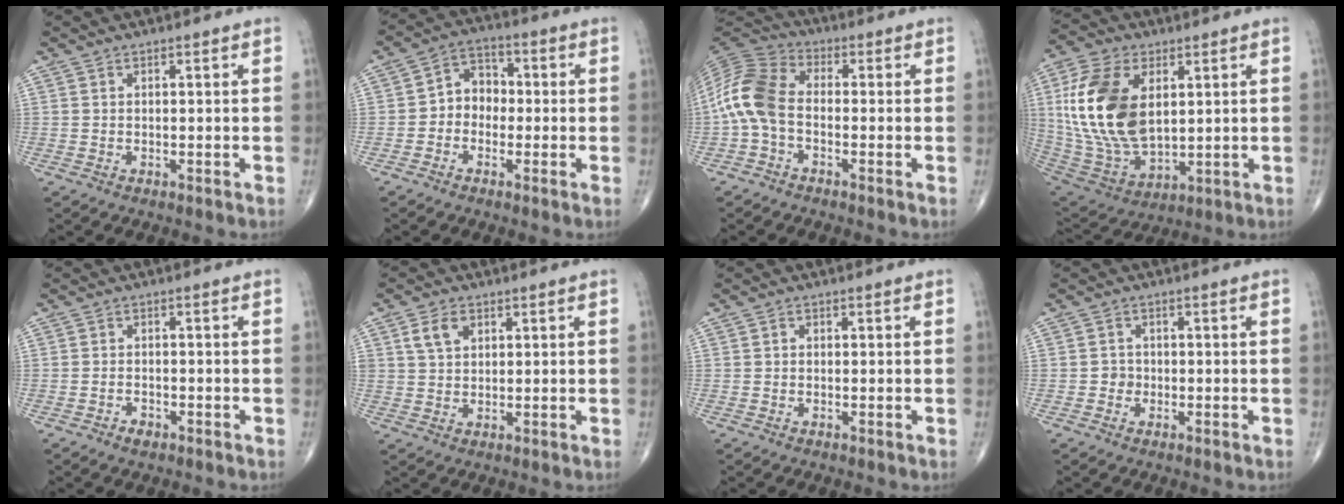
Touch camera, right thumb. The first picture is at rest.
{"total": 6.5, "force": [-0.9, 5.4, 3.6], "torque": [-0.027, 0.030, -0.032]}
{"total": 10.8, "force": [-1.7, 6.7, 8.3], "torque": [-0.174, 0.031, -0.048]}
{"total": 20.9, "force": [4.2, 12.2, 16.5], "torque": [-0.328, -0.022, 0.087]}
{"total": 2.0, "force": [-1.3, 1.1, 0.9], "torque": [-0.016, 0.008, -0.020]}
{"total": 4.7, "force": [2.0, 3.2, 2.8], "torque": [-0.040, -0.003, 0.040]}
{"total": 0.7, "force": [0.0, 0.6, 0.3], "torque": [0.000, 0.002, -0.001]}
{"total": 1.9, "force": [-0.6, 1.8, 0.5], "torque": [0.003, 0.008, -0.015]}